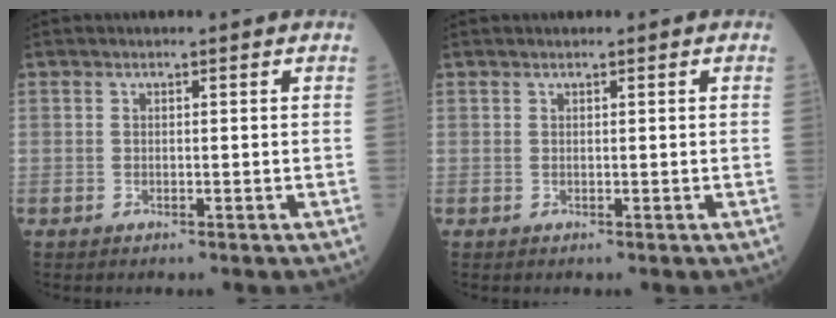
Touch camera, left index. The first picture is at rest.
{"total": 0.0}